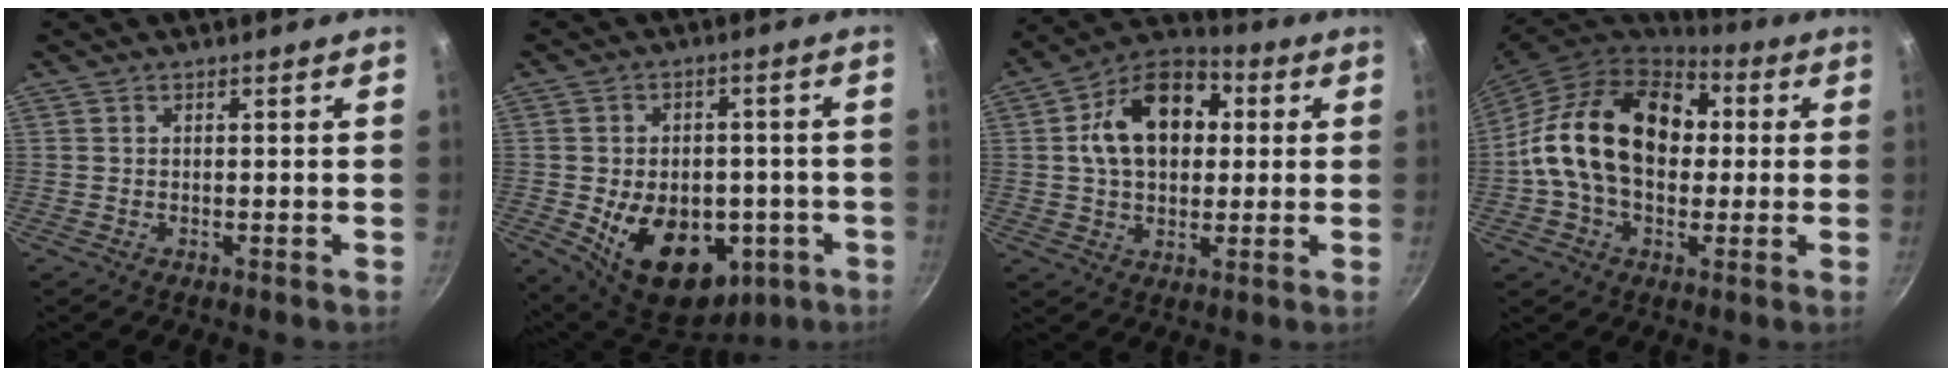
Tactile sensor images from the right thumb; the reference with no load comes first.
{"total": 18.7, "force": [-5.0, 12.9, 12.7], "torque": [-0.164, 0.007, -0.052]}
{"total": 16.5, "force": [3.0, 11.5, 11.5], "torque": [-0.155, 0.024, 0.031]}
{"total": 20.6, "force": [1.7, 14.4, 14.7], "torque": [-0.223, 0.034, 0.014]}